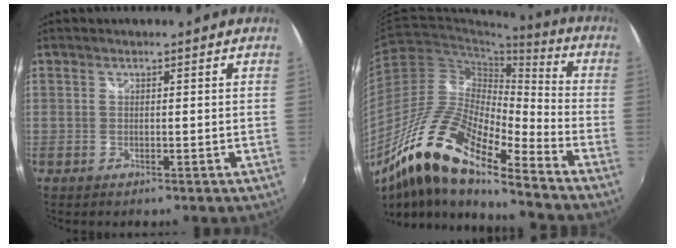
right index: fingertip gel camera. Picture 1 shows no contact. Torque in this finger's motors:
{"motor_torque": [0.44, 0.33, 0.19, -0.15]}